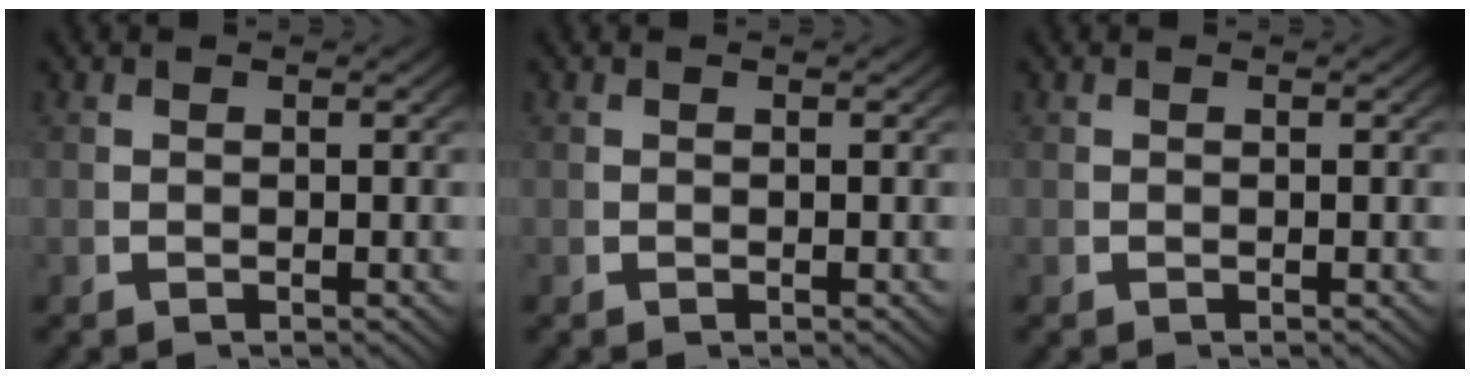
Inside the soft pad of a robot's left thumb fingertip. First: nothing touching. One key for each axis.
{"total": 0.0}
{"total": 0.0}